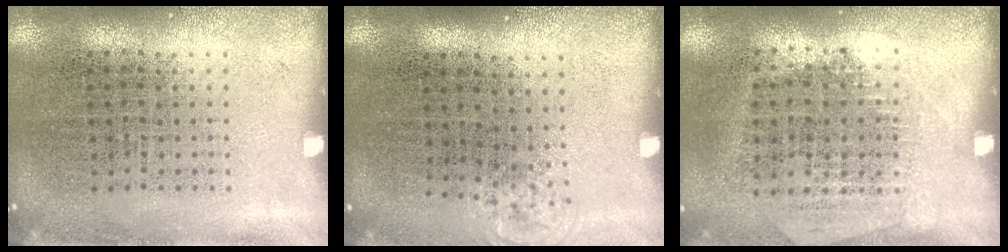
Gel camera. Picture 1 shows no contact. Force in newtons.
{"total": 0.6, "press": 0.5, "slide": 0.3}
{"total": 1.2, "press": 1.0, "slide": 0.6}